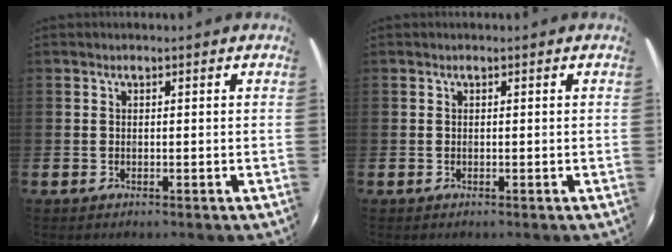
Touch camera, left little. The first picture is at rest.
{"total": 0.0}